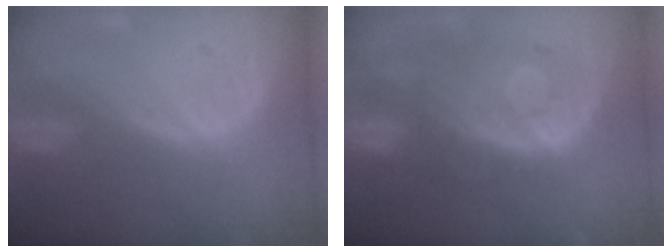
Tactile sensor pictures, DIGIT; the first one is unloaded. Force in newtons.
{"total": 10.7, "press": 9.5, "slide": 4.8}